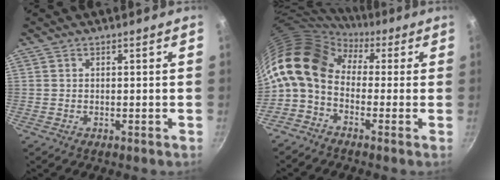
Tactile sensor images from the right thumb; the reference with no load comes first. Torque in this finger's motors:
{"motor_torque": [2.43, 2.54, 1.16, -1.04, 0.44]}